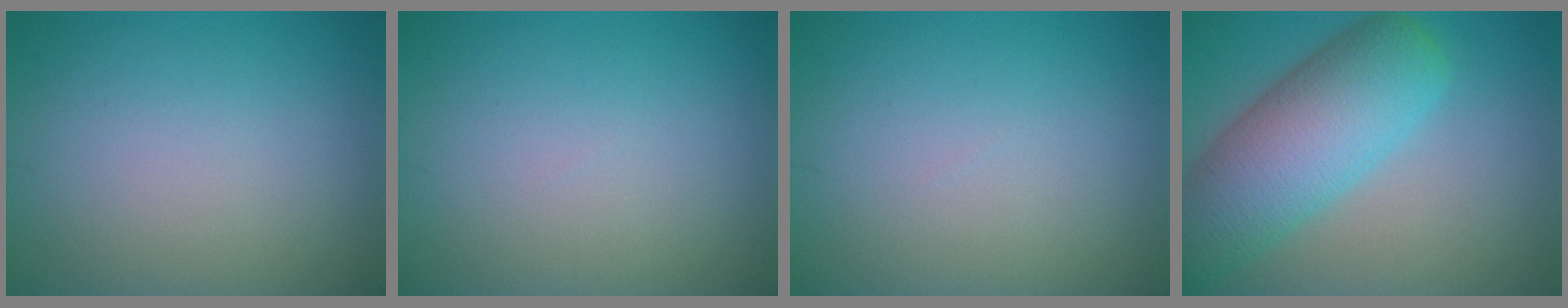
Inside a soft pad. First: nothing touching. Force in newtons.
{"total": 0.0}
{"total": 0.0}
{"total": 8.9, "press": 8.9, "slide": 0.4}